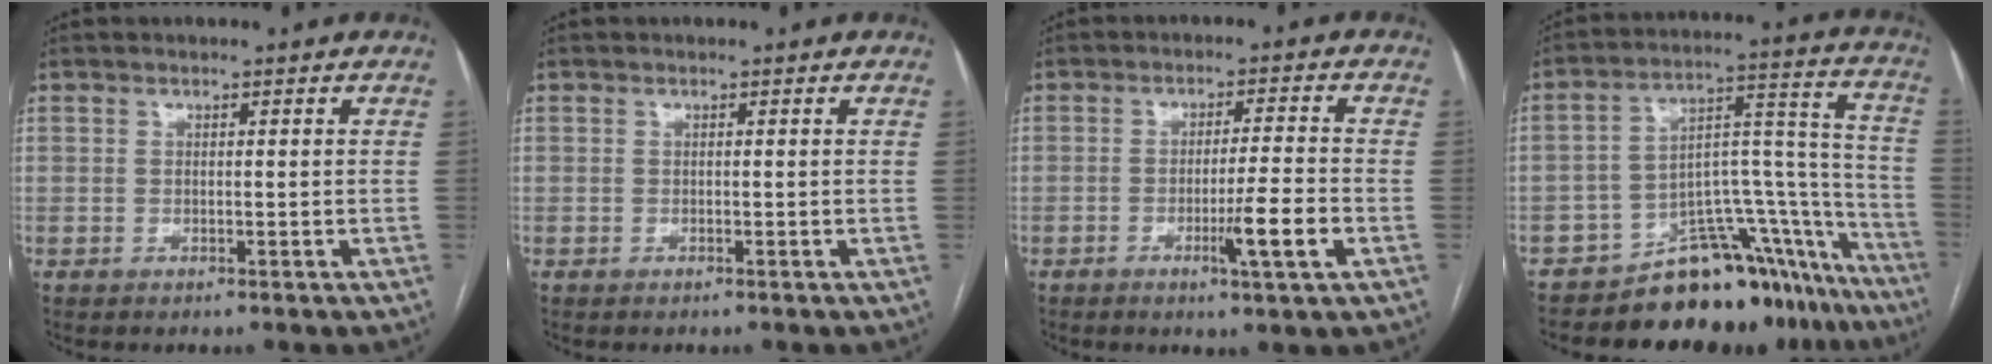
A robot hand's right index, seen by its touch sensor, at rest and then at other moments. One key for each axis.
{"total": 0.0}
{"total": 6.6, "fx": -2.4, "fy": -0.5, "fz": 6.1, "tx": -0.096, "ty": -0.009, "tz": -0.038}
{"total": 18.8, "fx": -16.4, "fy": 6.8, "fz": 6.3, "tx": -0.026, "ty": 0.080, "tz": -0.231}